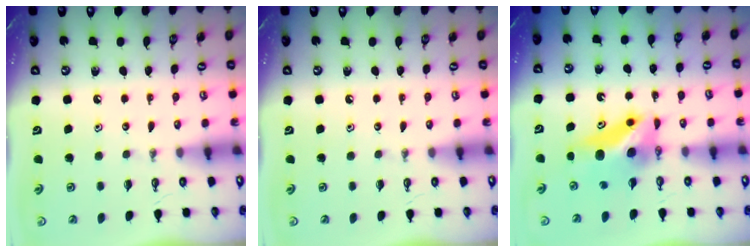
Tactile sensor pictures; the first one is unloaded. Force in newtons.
{"total": 0.0}
{"total": 6.4, "press": 6.4, "slide": 0.8}